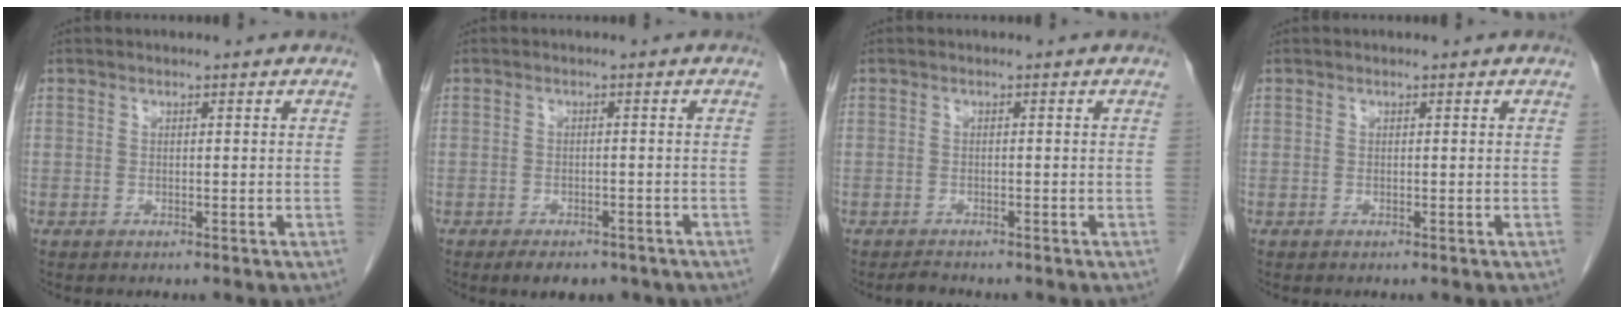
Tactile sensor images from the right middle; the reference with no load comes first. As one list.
[{"total": 5.9, "force": [-4.5, 2.7, 2.6], "torque": [-0.029, -0.001, -0.054]}, {"total": 1.1, "force": [-1.1, 0.2, 0.2], "torque": [-0.007, -0.005, -0.017]}, {"total": 0.0}]